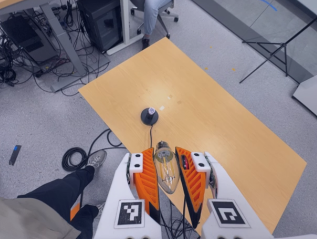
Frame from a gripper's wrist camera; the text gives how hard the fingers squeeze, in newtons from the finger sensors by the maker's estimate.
{"total": 21.0, "left": 22.2, "right": 19.9}